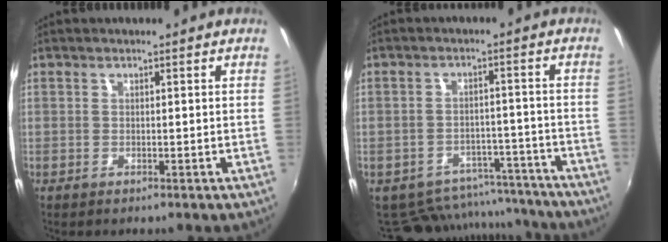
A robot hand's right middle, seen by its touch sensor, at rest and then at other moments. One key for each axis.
{"total": 13.6, "fx": -11.6, "fy": 6.2, "fz": 3.3, "tx": -0.077, "ty": 0.031, "tz": -0.133}